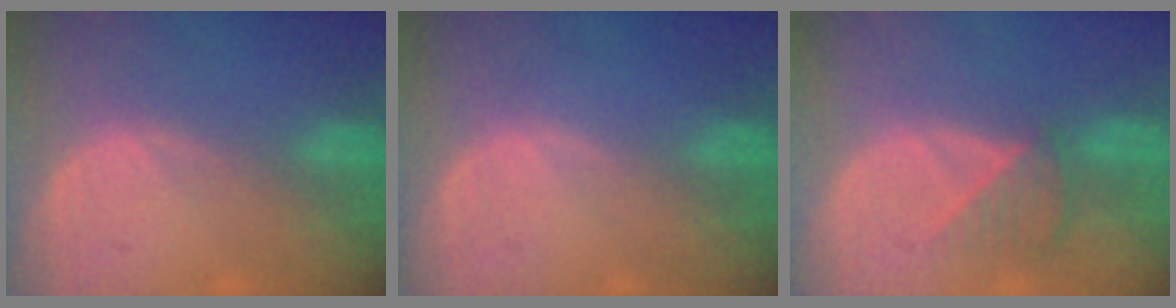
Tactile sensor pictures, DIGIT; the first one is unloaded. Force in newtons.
{"total": 0.0}
{"total": 3.6, "press": 3.5, "slide": 1.0}